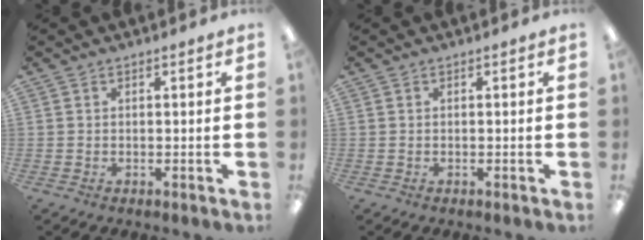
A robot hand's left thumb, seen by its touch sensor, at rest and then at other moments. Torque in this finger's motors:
{"motor_torque": [0.00, 0.00, 0.09, -0.09, 0.00]}